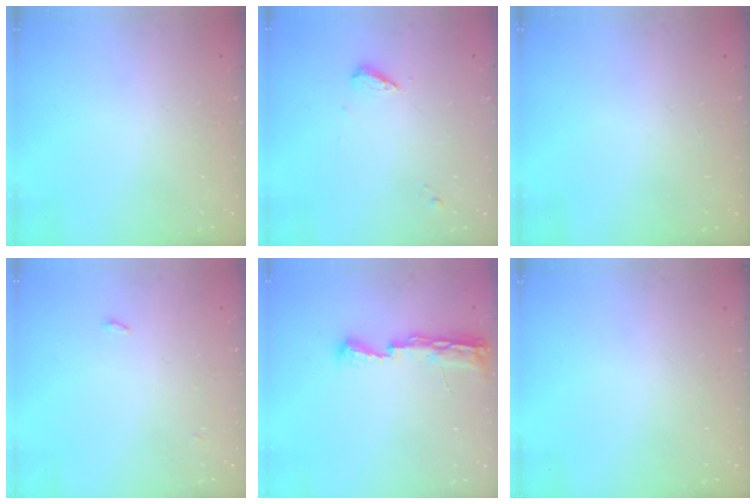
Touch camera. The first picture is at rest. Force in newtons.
{"total": 6.4, "press": 6.4, "slide": 0.7}
{"total": 0.0}
{"total": 6.3, "press": 2.7, "slide": 5.7}
{"total": 8.1, "press": 8.0, "slide": 0.9}
{"total": 0.0}